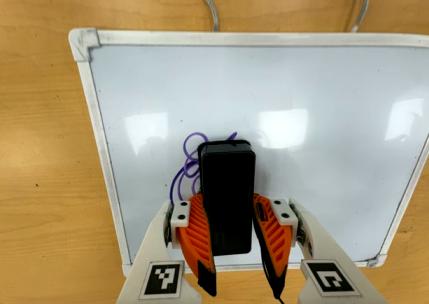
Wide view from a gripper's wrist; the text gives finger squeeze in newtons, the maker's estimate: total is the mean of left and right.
{"total": 15.8, "left": 15.6, "right": 16.0}